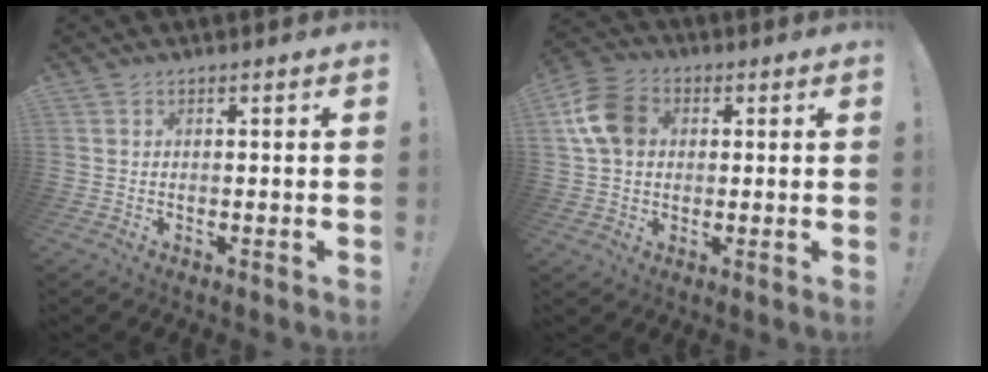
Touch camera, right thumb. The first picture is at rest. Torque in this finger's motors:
{"motor_torque": [0.99, 0.99, 0.20, 0.03, 0.06]}